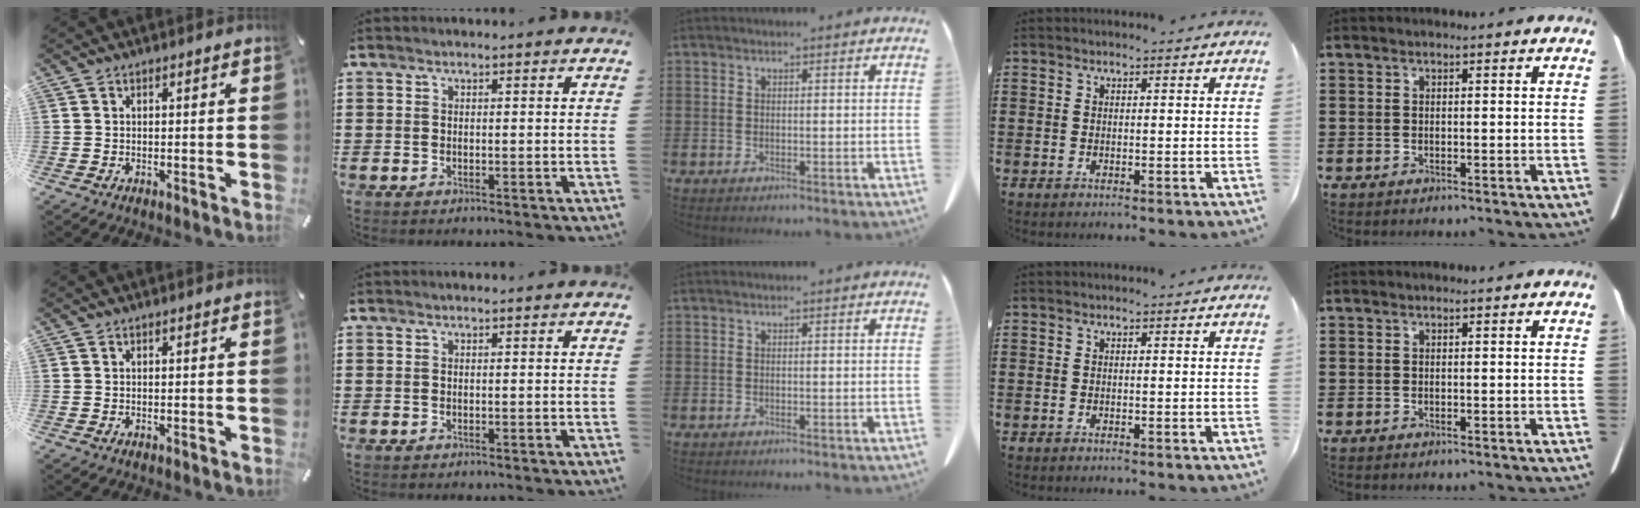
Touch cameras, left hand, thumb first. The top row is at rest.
{}